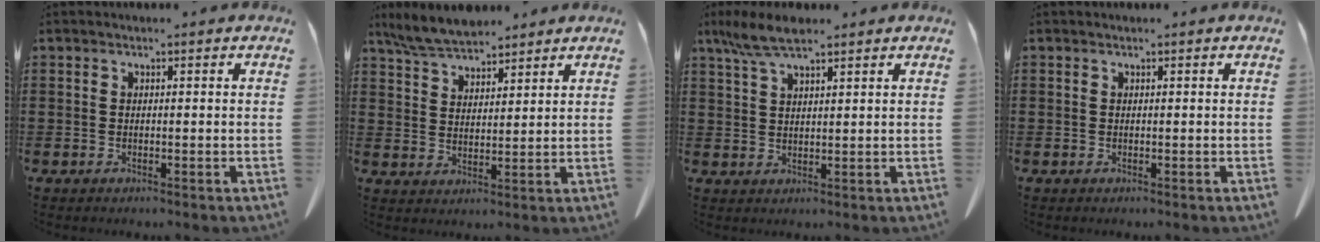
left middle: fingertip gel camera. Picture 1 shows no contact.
{"total": 6.1, "force": [5.5, 1.6, 2.2], "torque": [-0.062, -0.013, 0.104]}
{"total": 5.9, "force": [4.0, 1.3, 4.1], "torque": [-0.089, -0.002, 0.075]}
{"total": 0.0}